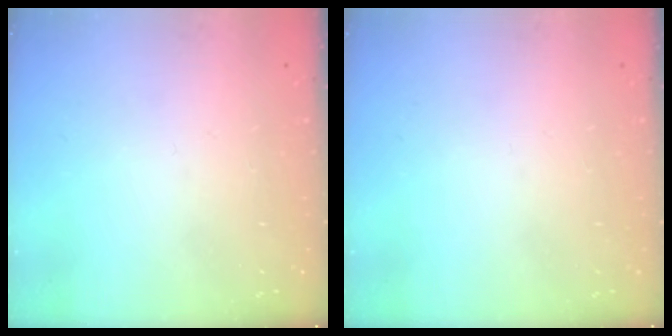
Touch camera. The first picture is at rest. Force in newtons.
{"total": 0.0}